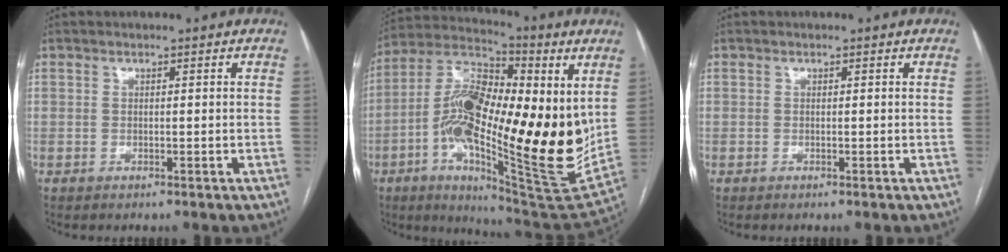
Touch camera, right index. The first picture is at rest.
{"total": 27.5, "force": [0.7, 8.0, 26.3], "torque": [-0.429, 0.010, 0.006]}
{"total": 0.0}